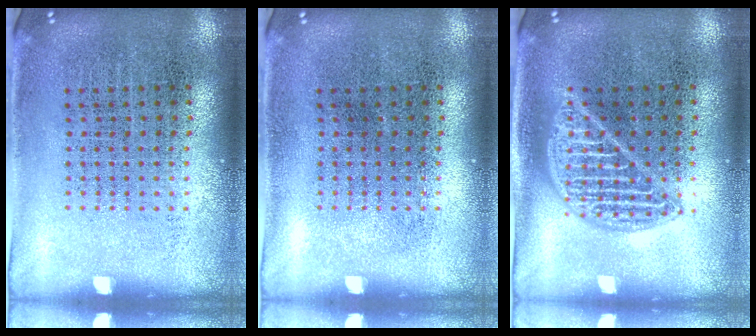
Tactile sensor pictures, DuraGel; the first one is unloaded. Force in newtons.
{"total": 0.0}
{"total": 2.2, "press": 2.2, "slide": 0.2}